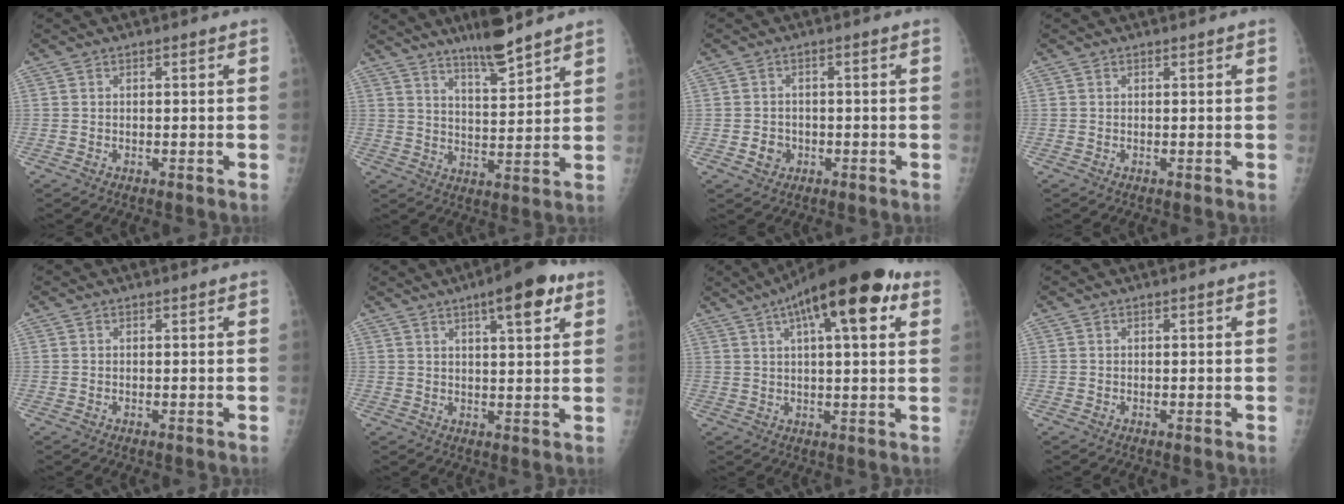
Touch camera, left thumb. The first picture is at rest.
{"total": 8.6, "force": [6.9, 1.0, 5.0], "torque": [-0.077, -0.050, 0.121]}
{"total": 3.0, "force": [-1.3, 2.6, 0.7], "torque": [0.002, 0.010, -0.018]}
{"total": 0.0}
{"total": 0.0}
{"total": 9.7, "force": [5.1, 2.6, 7.9], "torque": [-0.097, -0.013, 0.068]}
{"total": 18.1, "force": [8.1, 5.7, 15.1], "torque": [-0.216, 0.010, 0.117]}
{"total": 0.0}